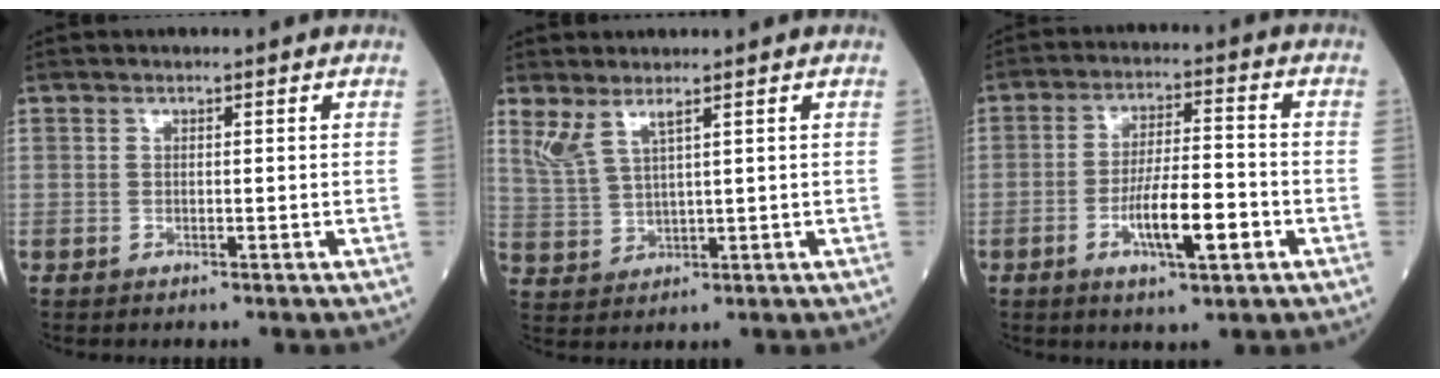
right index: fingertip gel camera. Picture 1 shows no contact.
{"total": 4.0, "force": [2.8, 0.6, 2.8], "torque": [-0.074, 0.002, 0.071]}
{"total": 8.8, "force": [-3.2, 1.6, 8.0], "torque": [-0.146, 0.000, -0.052]}